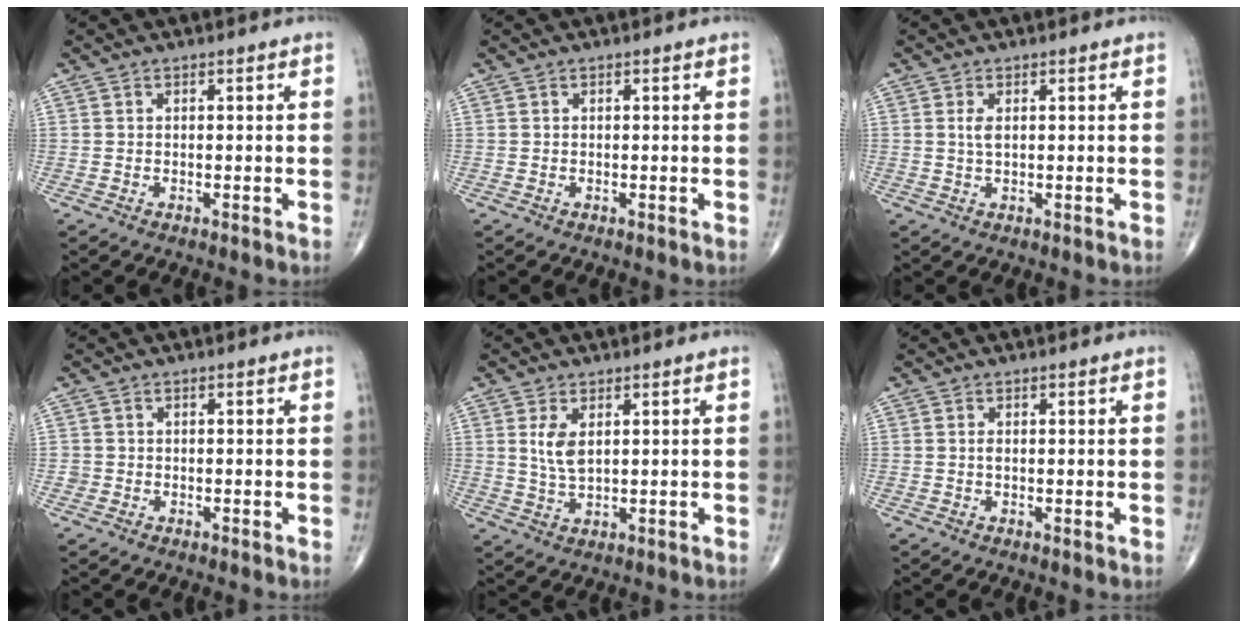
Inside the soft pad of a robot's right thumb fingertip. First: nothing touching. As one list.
[{"total": 0.0}, {"total": 1.8, "force": [0.4, 0.7, 1.5], "torque": [-0.036, 0.000, 0.012]}, {"total": 1.0, "force": [-0.3, 1.0, 0.0], "torque": [0.006, 0.006, -0.007]}, {"total": 4.6, "force": [1.4, 2.2, 3.8], "torque": [-0.073, -0.010, 0.034]}, {"total": 1.0, "force": [0.2, 0.4, 0.9], "torque": [-0.018, -0.002, 0.002]}]